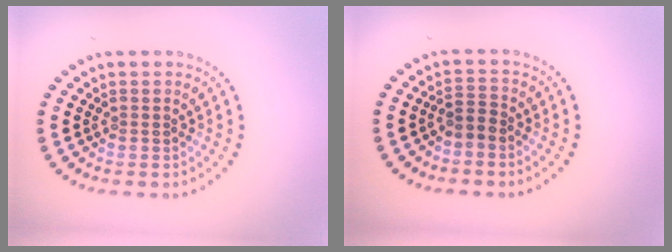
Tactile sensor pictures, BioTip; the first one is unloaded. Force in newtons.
{"total": 1.4, "press": 1.2, "slide": 0.8}